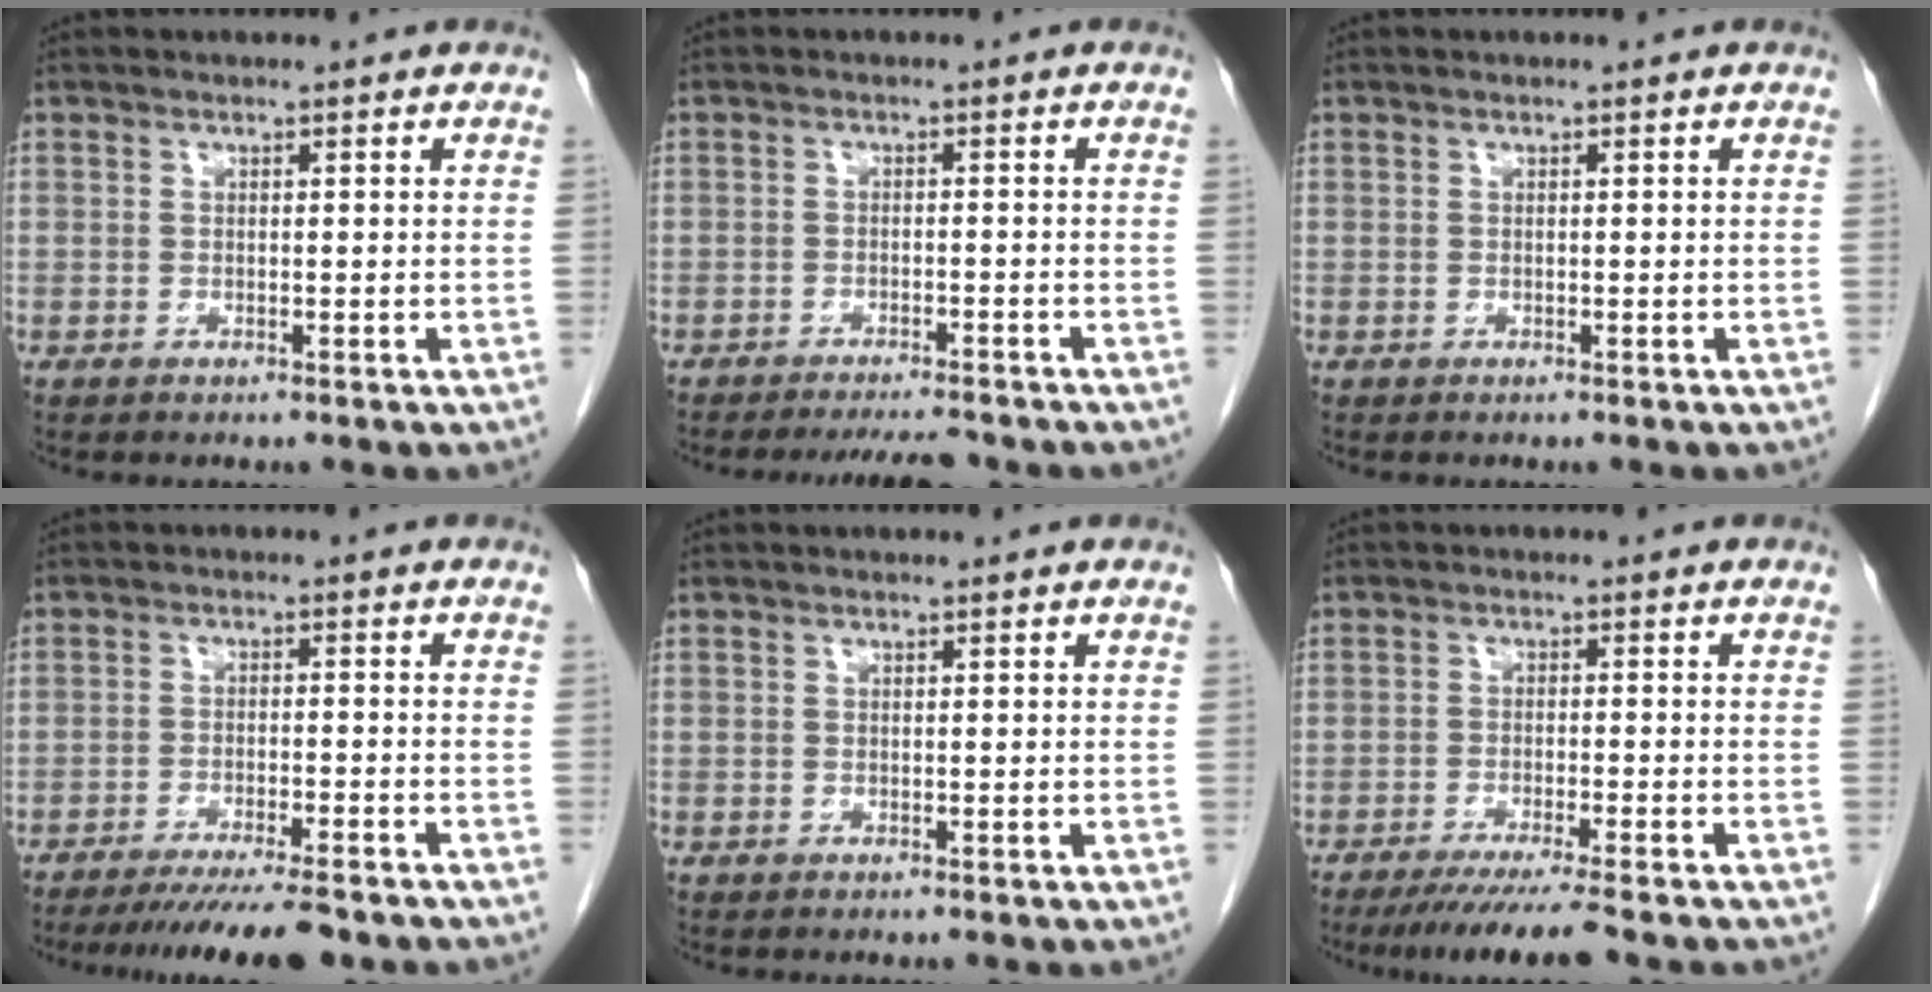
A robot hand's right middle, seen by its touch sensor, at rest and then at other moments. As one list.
[{"total": 5.9, "force": [-5.5, 0.5, 2.1], "torque": [-0.023, -0.013, -0.082]}, {"total": 0.0}, {"total": 10.3, "force": [-8.8, 0.2, 5.4], "torque": [-0.067, -0.024, -0.135]}, {"total": 0.0}, {"total": 8.1, "force": [-6.6, -0.6, 4.7], "torque": [-0.061, -0.021, -0.105]}]